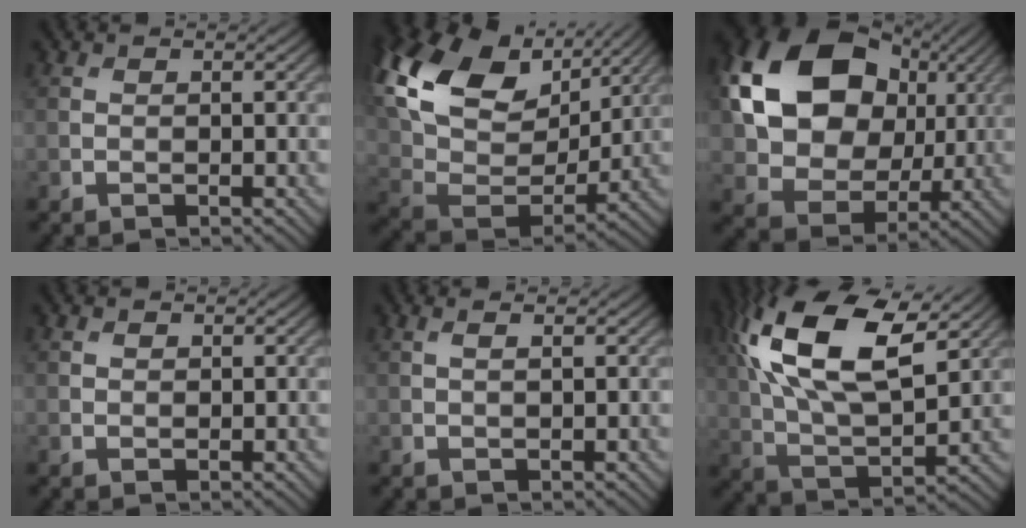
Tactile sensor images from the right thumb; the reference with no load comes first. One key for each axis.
{"total": 17.3, "fx": 8.4, "fy": 10.4, "fz": 11.0, "tx": -0.267, "ty": 0.022, "tz": 0.164}
{"total": 16.6, "fx": 4.1, "fy": 12.6, "fz": 10.0, "tx": -0.215, "ty": 0.011, "tz": 0.071}
{"total": 0.6, "fx": 0.4, "fy": 0.4, "fz": 0.1, "tx": -0.003, "ty": -0.002, "tz": 0.009}
{"total": 1.2, "fx": 0.6, "fy": 0.1, "fz": 1.1, "tx": -0.019, "ty": 0.001, "tz": 0.012}
{"total": 18.0, "fx": 7.7, "fy": 8.3, "fz": 14.0, "tx": -0.297, "ty": 0.036, "tz": 0.123}